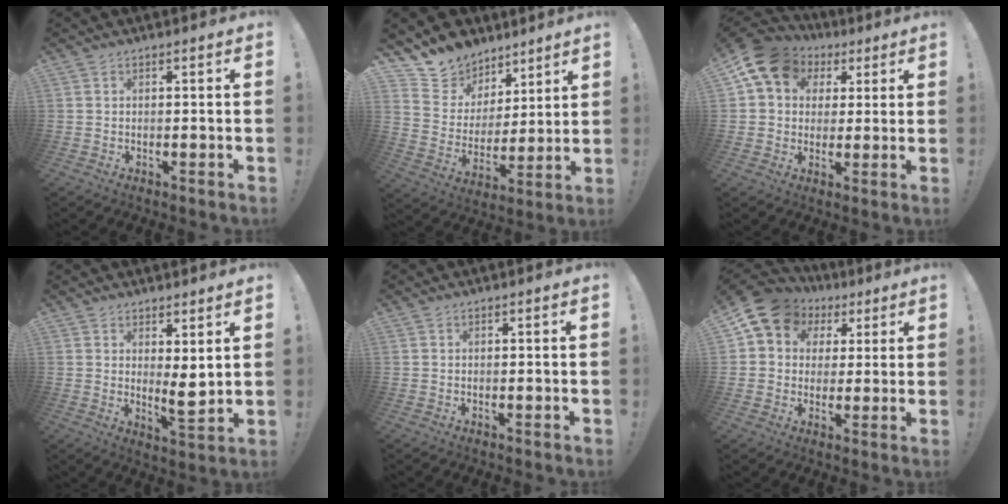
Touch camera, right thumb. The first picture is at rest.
{"total": 9.7, "force": [6.8, 6.9, 0.3], "torque": [-0.011, -0.068, 0.137]}
{"total": 12.1, "force": [5.4, 9.3, 5.5], "torque": [-0.080, -0.024, 0.105]}
{"total": 5.5, "force": [2.4, 1.7, 4.6], "torque": [-0.052, -0.032, 0.042]}
{"total": 0.0}
{"total": 10.4, "force": [4.9, 8.4, 3.8], "torque": [-0.053, -0.024, 0.095]}